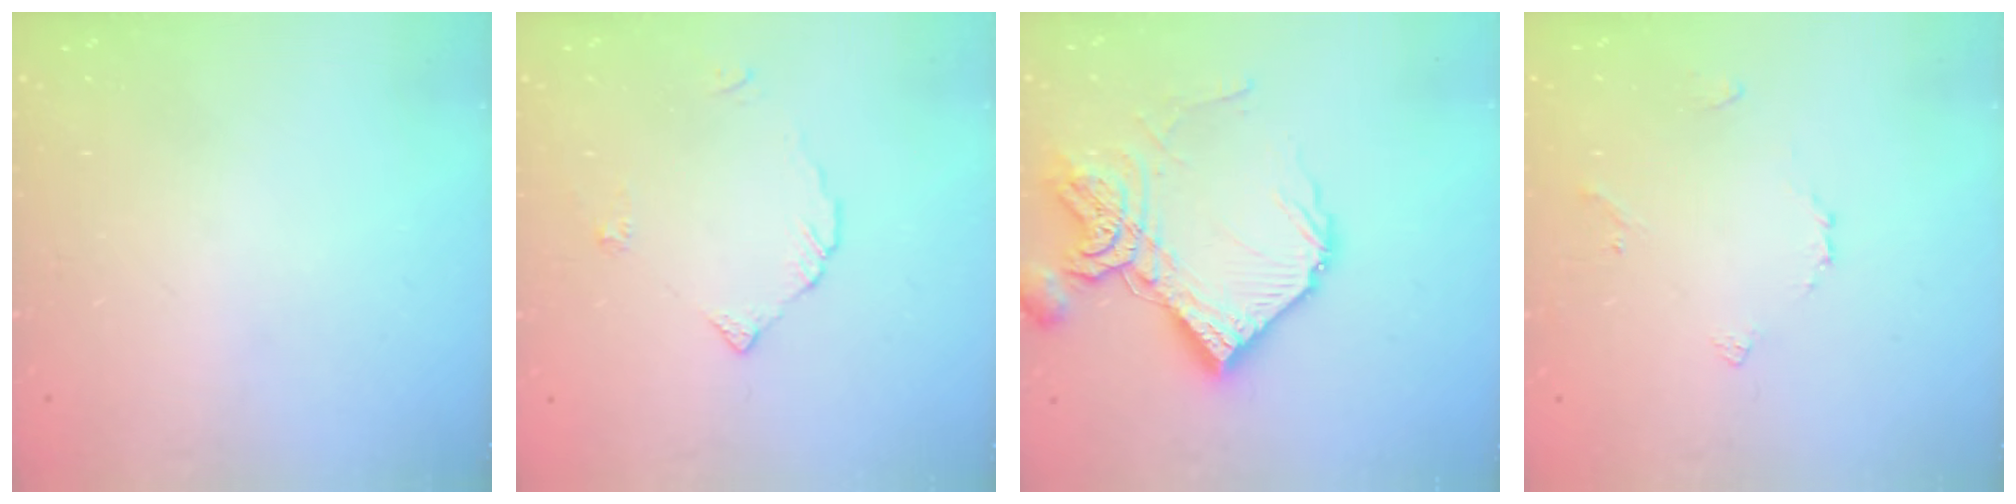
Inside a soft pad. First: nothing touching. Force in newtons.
{"total": 2.9, "press": 2.9, "slide": 0.1}
{"total": 17.5, "press": 17.4, "slide": 1.8}
{"total": 3.6, "press": 3.5, "slide": 0.8}